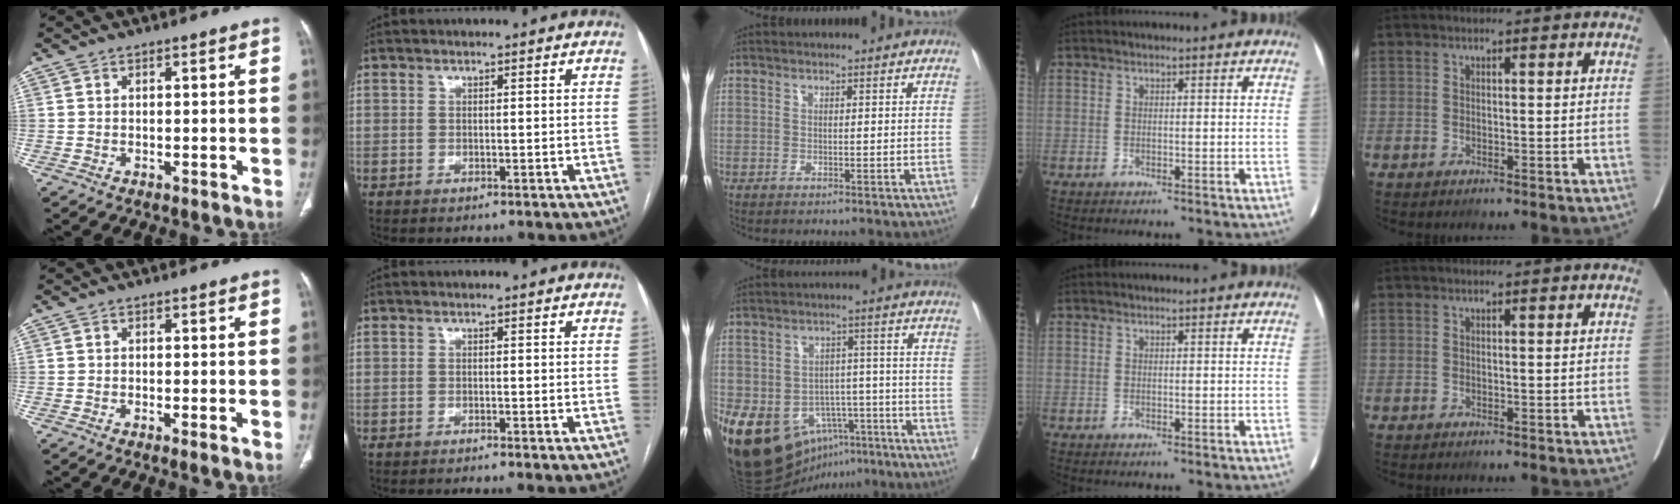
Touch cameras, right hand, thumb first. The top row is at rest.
{"thumb": {"total": 1.7, "force": [-0.5, 0.2, 1.6], "torque": [-0.037, -0.006, -0.012]}, "index": {"total": 1.0, "force": [-0.8, -0.3, 0.5], "torque": [-0.006, 0.003, -0.015]}, "middle": {"total": 17.3, "force": [-8.7, 12.2, 8.6], "torque": [-0.149, 0.026, -0.121]}}